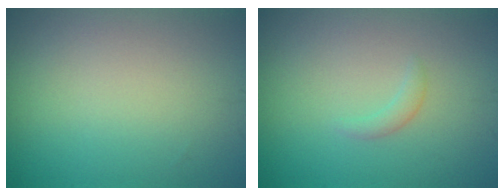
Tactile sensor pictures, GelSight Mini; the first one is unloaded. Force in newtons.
{"total": 0.9, "press": 0.9, "slide": 0.1}